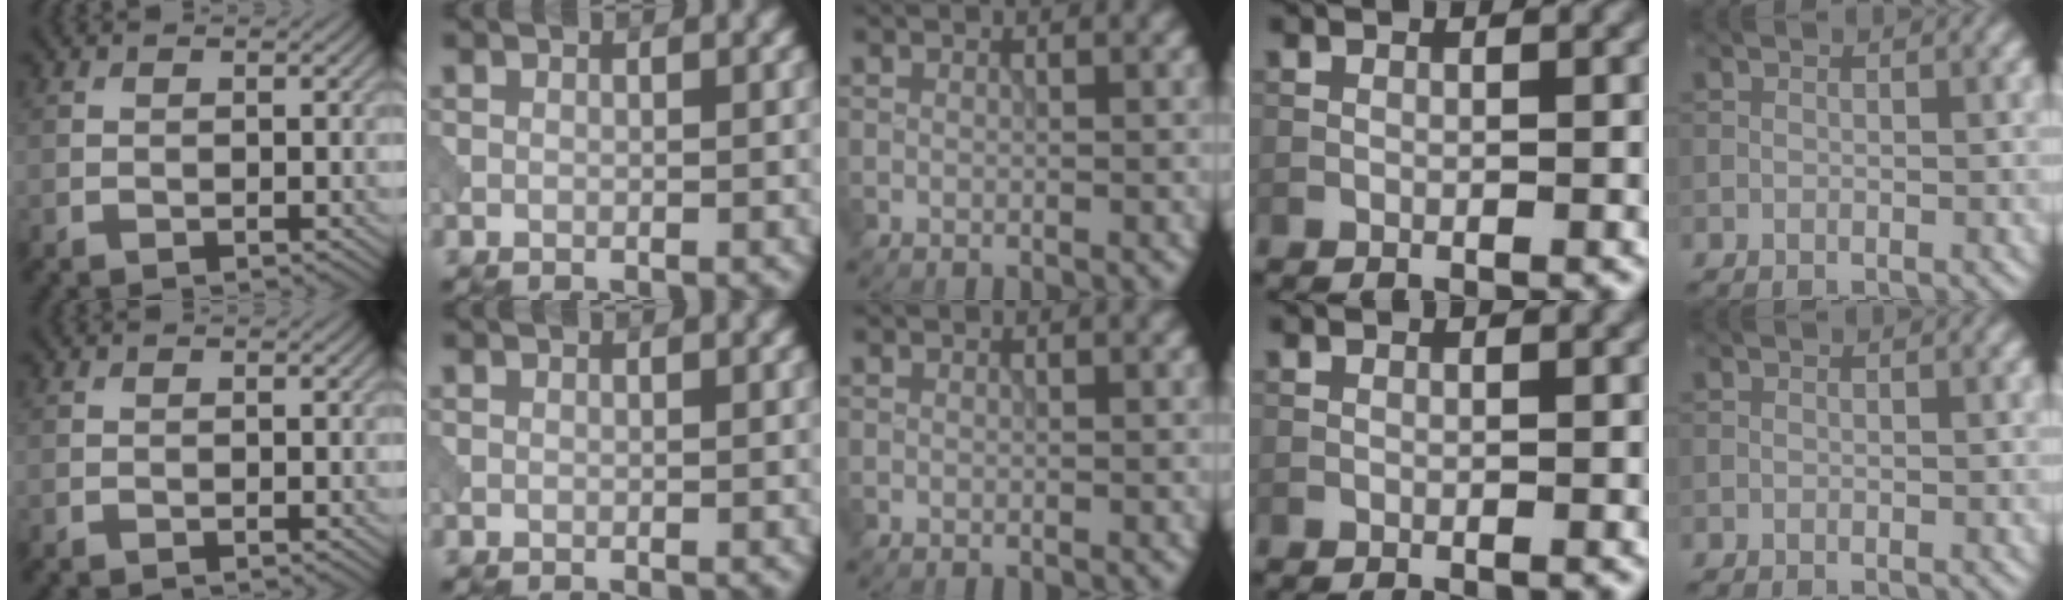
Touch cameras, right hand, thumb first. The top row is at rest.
{}